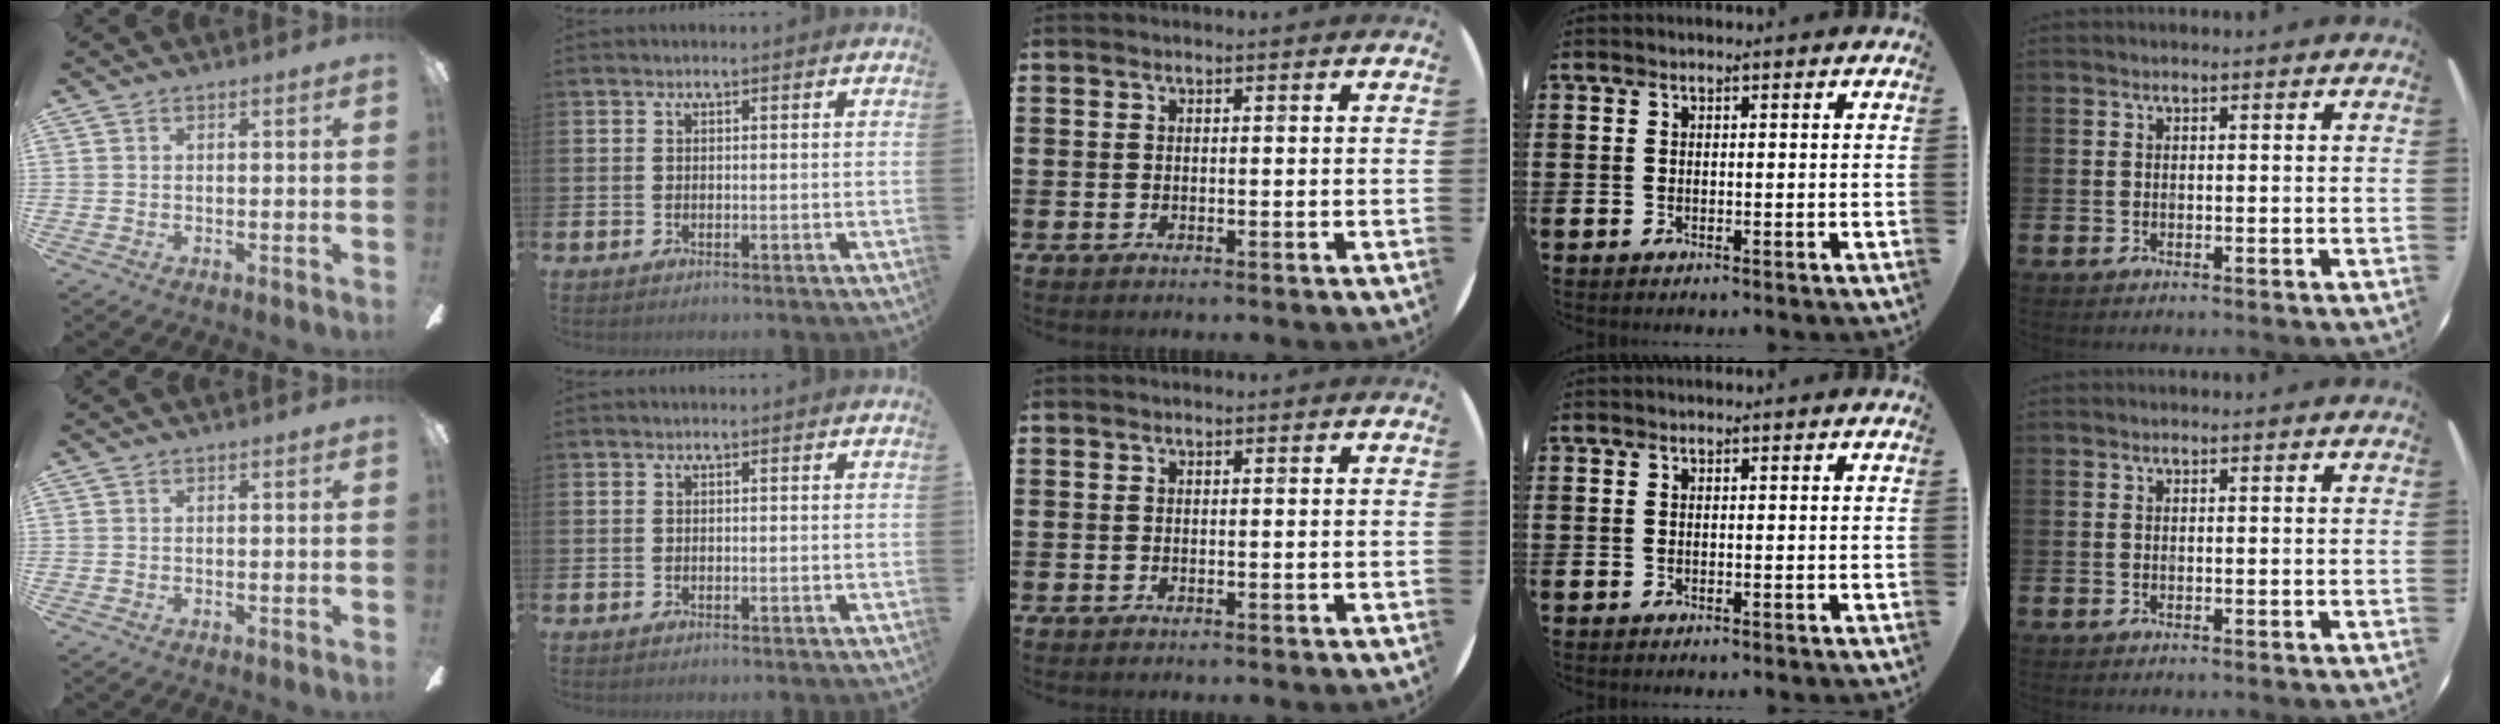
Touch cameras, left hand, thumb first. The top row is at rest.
{}